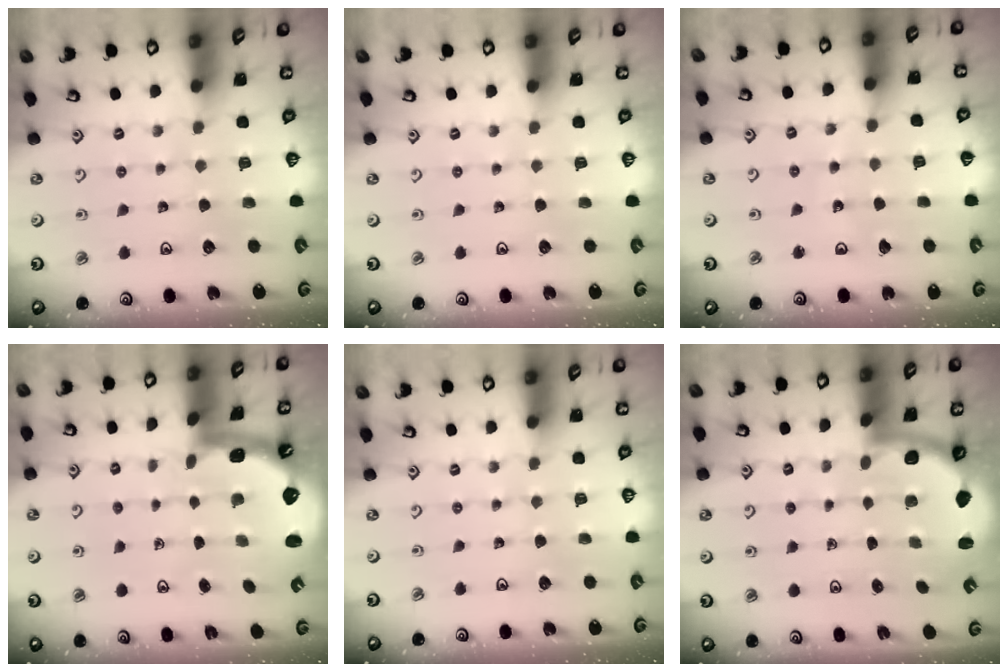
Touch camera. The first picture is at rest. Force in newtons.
{"total": 0.0}
{"total": 3.5, "press": 3.5, "slide": 0.4}
{"total": 1.5, "press": 1.4, "slide": 0.6}
{"total": 0.0}
{"total": 2.6, "press": 2.5, "slide": 0.6}